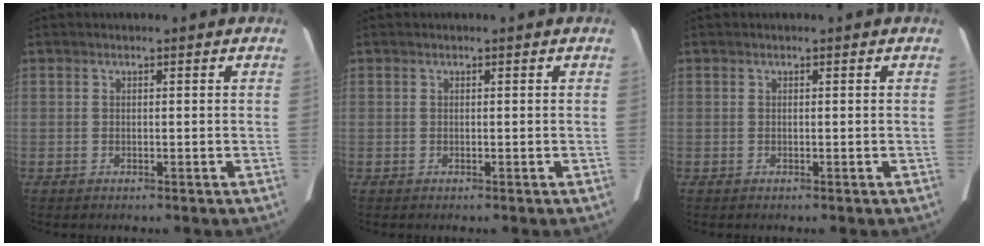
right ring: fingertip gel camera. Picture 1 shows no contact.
{"total": 0.0}
{"total": 0.0}